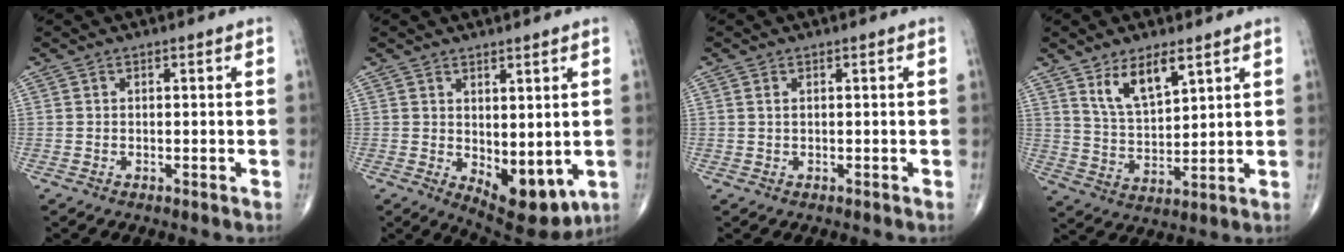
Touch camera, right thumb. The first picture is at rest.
{"total": 9.9, "force": [-1.1, 4.8, 8.6], "torque": [-0.091, -0.019, 0.004]}
{"total": 0.6, "force": [0.3, 0.3, 0.5], "torque": [-0.014, 0.006, 0.007]}
{"total": 9.2, "force": [5.5, 3.7, 6.4], "torque": [-0.103, -0.034, 0.110]}